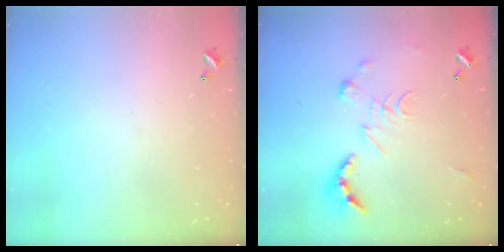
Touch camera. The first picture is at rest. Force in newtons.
{"total": 2.6, "press": 2.1, "slide": 1.5}